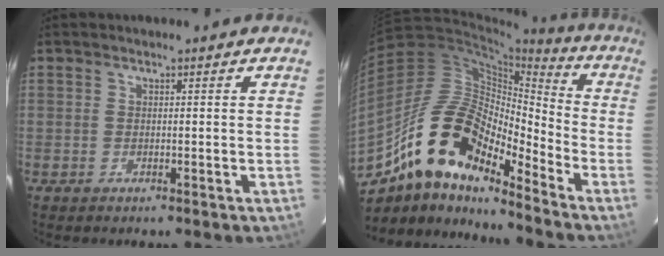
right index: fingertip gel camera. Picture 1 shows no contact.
{"total": 18.7, "force": [-13.3, 7.0, 11.1], "torque": [-0.193, 0.000, -0.263]}